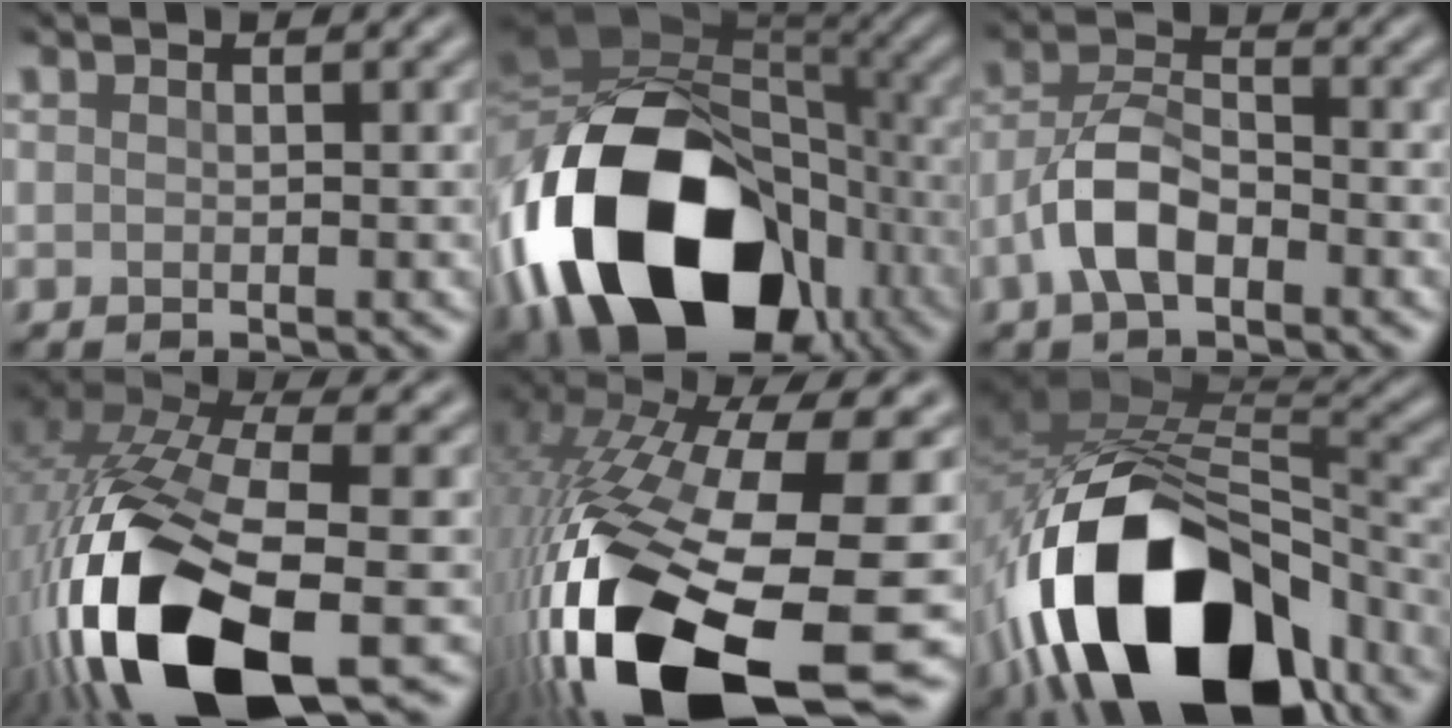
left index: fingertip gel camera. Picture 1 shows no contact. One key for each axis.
{"total": 20.7, "fx": -8.0, "fy": 13.6, "fz": 13.4, "tx": -0.280, "ty": -0.044, "tz": -0.119}
{"total": 5.1, "fx": -2.4, "fy": 2.5, "fz": 3.7, "tx": -0.069, "ty": 0.011, "tz": -0.054}
{"total": 17.0, "fx": -6.5, "fy": 7.1, "fz": 14.0, "tx": -0.309, "ty": -0.030, "tz": -0.111}
{"total": 19.6, "fx": -6.9, "fy": 7.6, "fz": 16.7, "tx": -0.348, "ty": -0.043, "tz": -0.104}
{"total": 17.9, "fx": -8.9, "fy": 9.8, "fz": 12.1, "tx": -0.228, "ty": -0.019, "tz": -0.145}